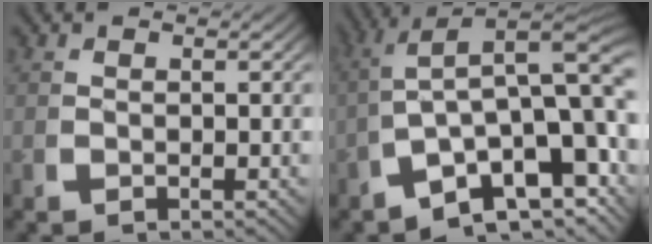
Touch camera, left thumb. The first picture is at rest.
{"total": 15.1, "force": [-2.4, 9.0, 11.9], "torque": [-0.203, -0.042, -0.026]}